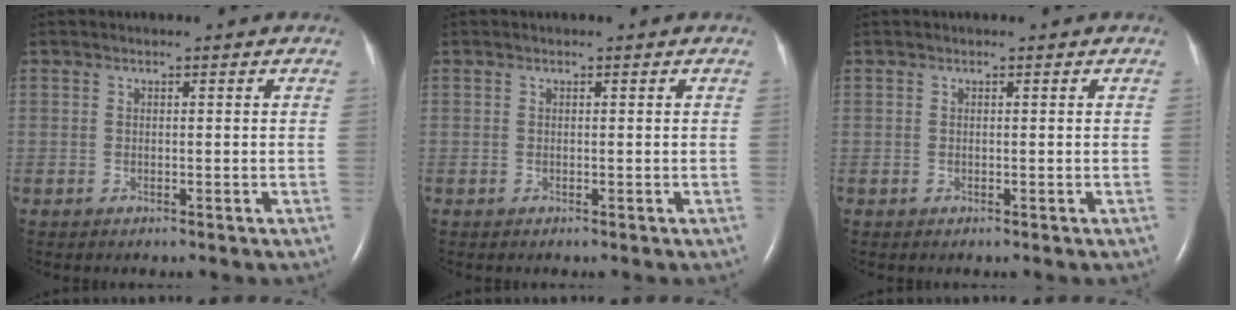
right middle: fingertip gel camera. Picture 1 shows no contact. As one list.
[{"total": 0.0}, {"total": 0.0}]